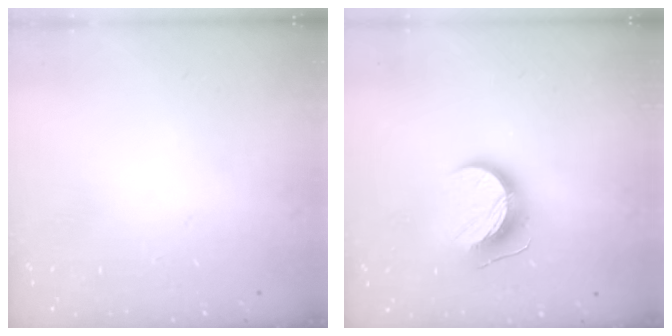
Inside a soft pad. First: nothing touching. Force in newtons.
{"total": 12.2, "press": 12.2, "slide": 0.4}